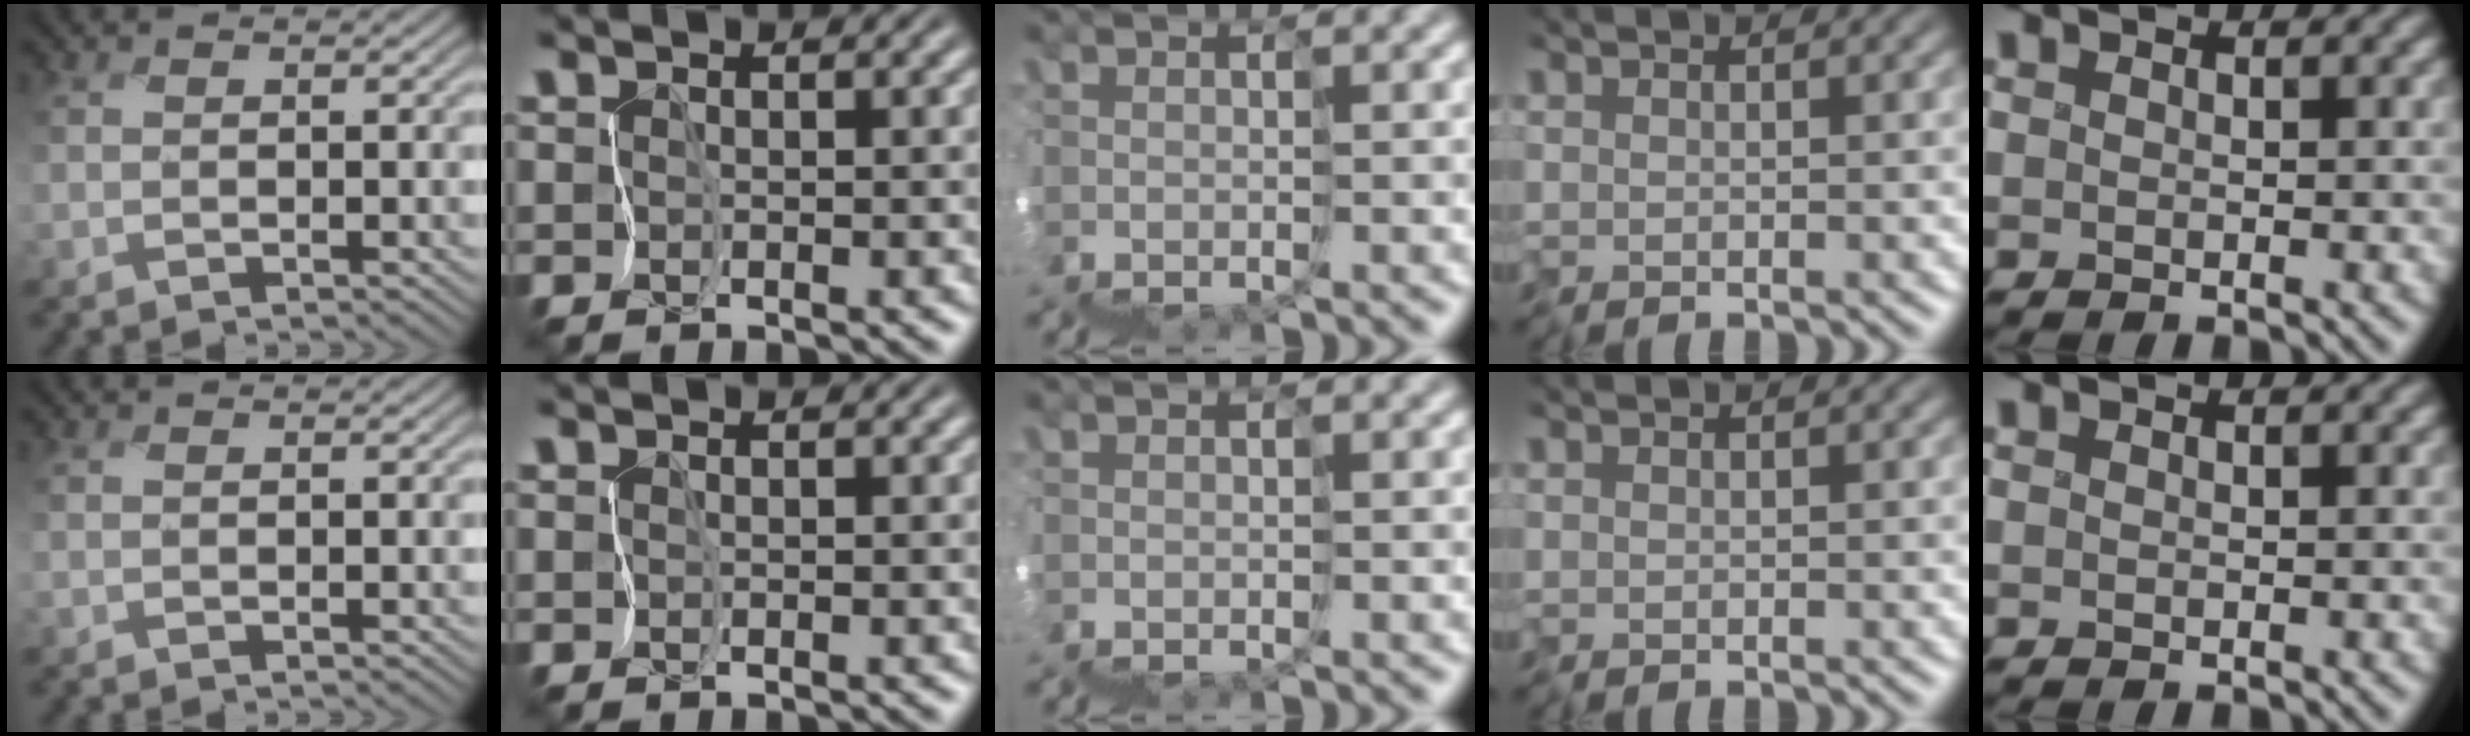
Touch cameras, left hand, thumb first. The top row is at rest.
{}